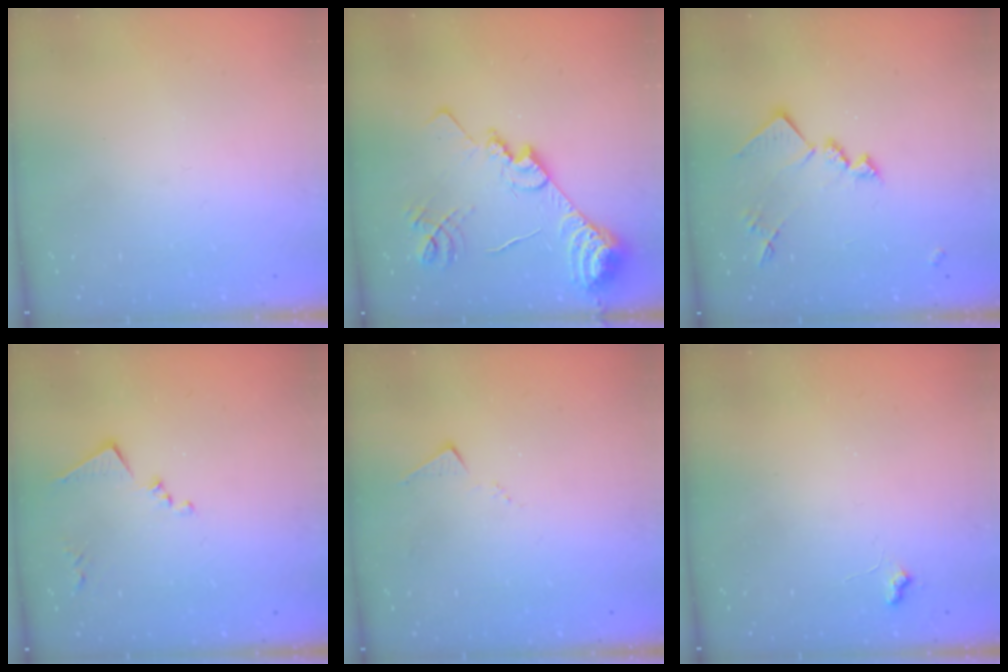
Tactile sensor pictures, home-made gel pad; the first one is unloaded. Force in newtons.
{"total": 18.8, "press": 18.7, "slide": 1.8}
{"total": 13.5, "press": 13.5, "slide": 0.6}
{"total": 9.9, "press": 9.9, "slide": 0.8}
{"total": 6.8, "press": 6.7, "slide": 0.4}
{"total": 5.8, "press": 5.8, "slide": 0.7}